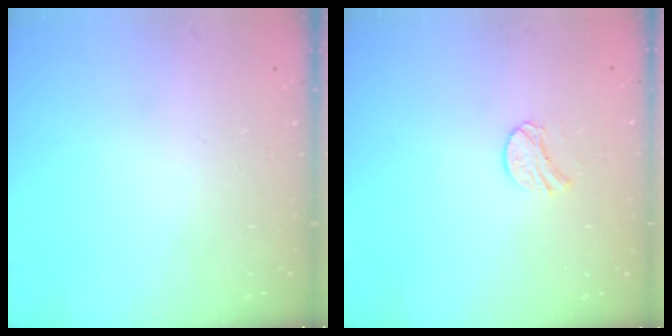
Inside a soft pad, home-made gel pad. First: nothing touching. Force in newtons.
{"total": 7.1, "press": 7.0, "slide": 0.6}